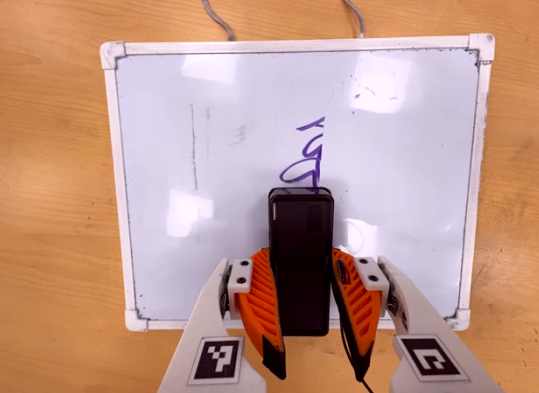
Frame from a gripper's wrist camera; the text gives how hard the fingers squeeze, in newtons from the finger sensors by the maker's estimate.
{"total": 7.8, "left": 6.1, "right": 9.5}